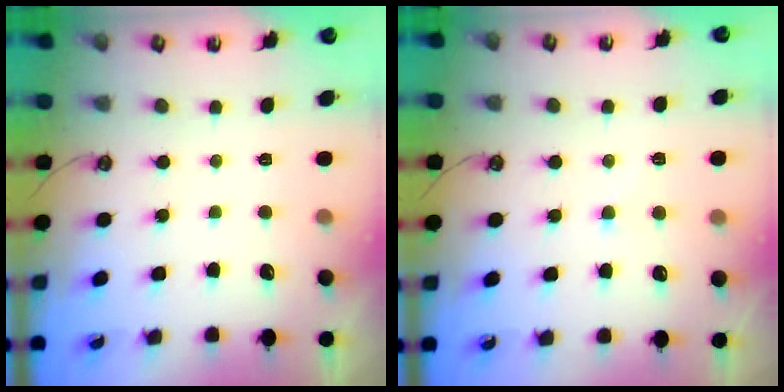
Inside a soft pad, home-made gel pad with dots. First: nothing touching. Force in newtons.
{"total": 2.5, "press": 2.5, "slide": 0.4}